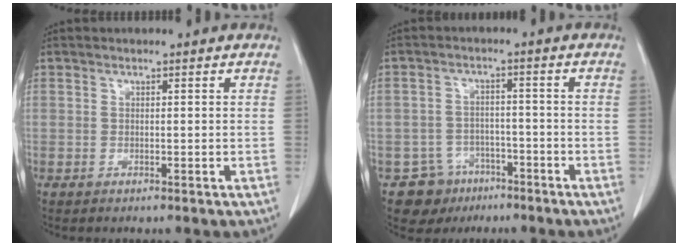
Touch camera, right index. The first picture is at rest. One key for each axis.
{"total": 6.3, "fx": -3.9, "fy": 5.0, "fz": 0.0, "tx": 0.010, "ty": 0.012, "tz": -0.053}